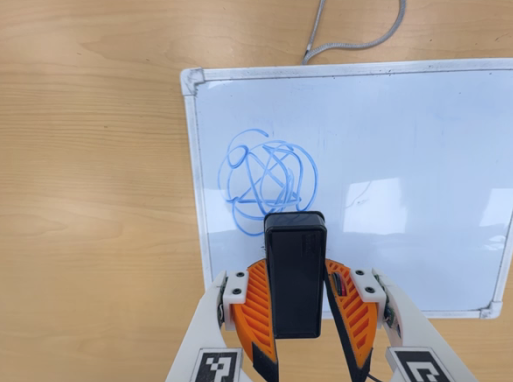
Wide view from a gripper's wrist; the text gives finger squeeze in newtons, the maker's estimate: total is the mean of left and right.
{"total": 5.4, "left": 4.9, "right": 5.9}